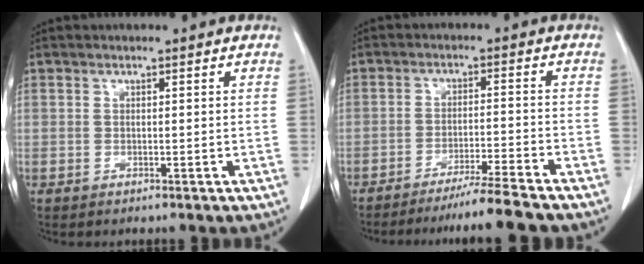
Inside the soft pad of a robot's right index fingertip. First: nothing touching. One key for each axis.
{"total": 7.8, "fx": -6.8, "fy": -2.1, "fz": 3.3, "tx": -0.037, "ty": -0.020, "tz": -0.111}